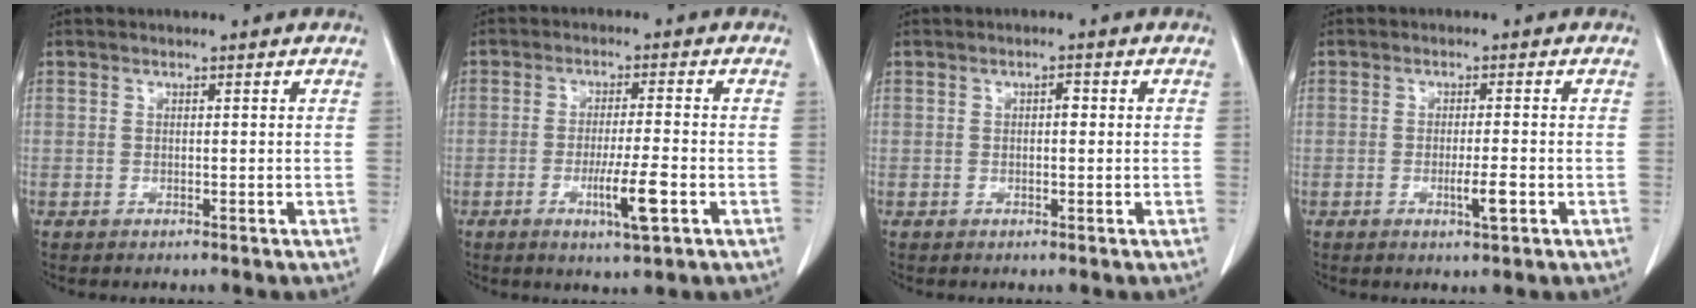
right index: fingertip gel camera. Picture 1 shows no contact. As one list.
[{"total": 6.3, "force": [-2.3, 0.1, 5.9], "torque": [-0.100, -0.011, -0.039]}, {"total": 1.3, "force": [0.2, 0.7, 1.1], "torque": [-0.013, 0.006, 0.003]}, {"total": 3.1, "force": [-1.0, 0.2, 2.9], "torque": [-0.047, -0.004, -0.016]}]